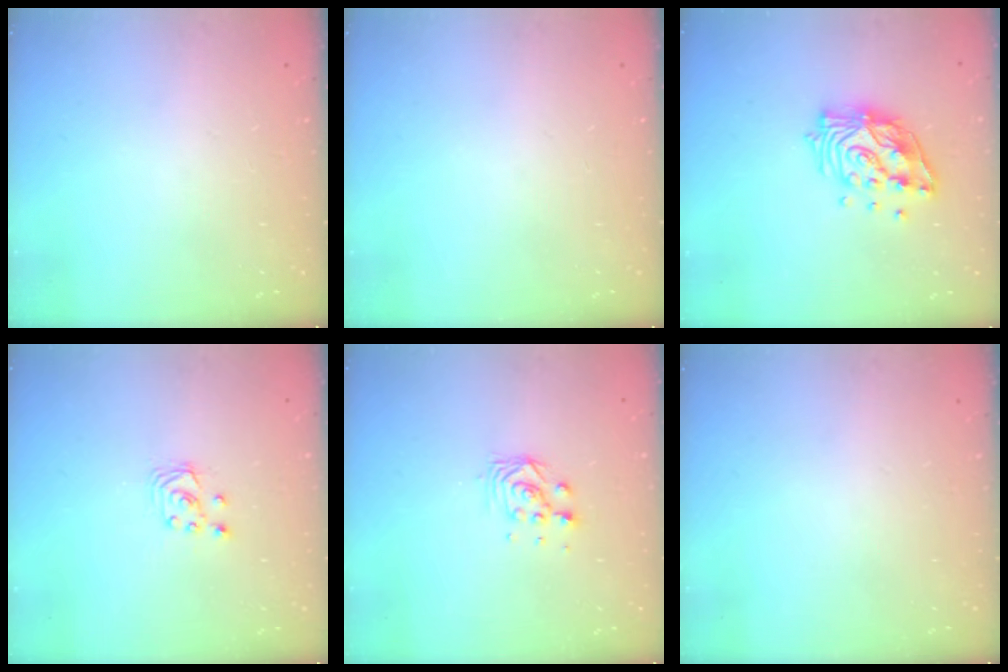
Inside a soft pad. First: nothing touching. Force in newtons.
{"total": 0.0}
{"total": 14.5, "press": 14.4, "slide": 1.6}
{"total": 3.0, "press": 3.0, "slide": 0.3}
{"total": 4.2, "press": 4.2, "slide": 0.3}
{"total": 0.0}